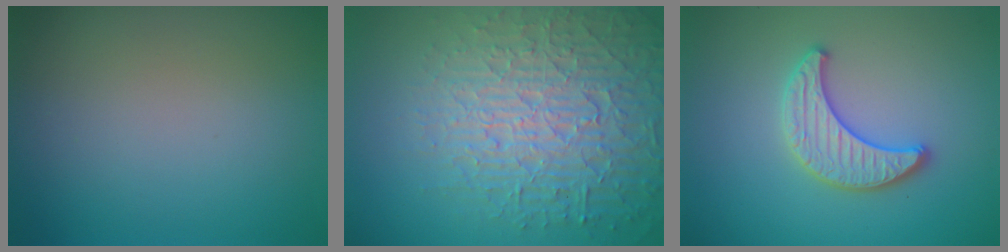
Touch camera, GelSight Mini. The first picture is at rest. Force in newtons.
{"total": 7.1, "press": 6.8, "slide": 1.8}
{"total": 3.2, "press": 3.2, "slide": 0.3}